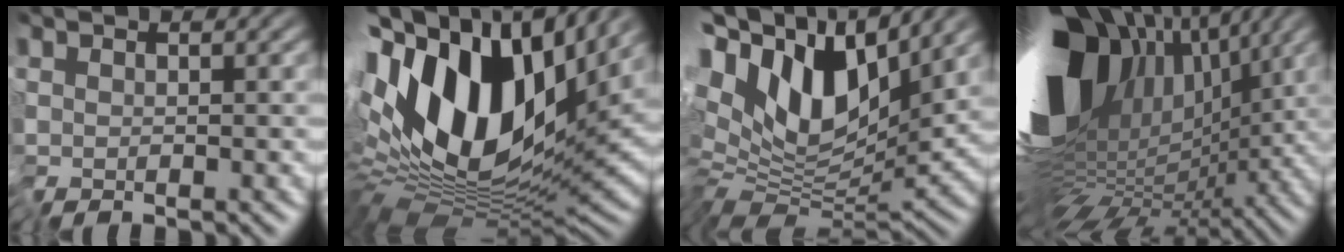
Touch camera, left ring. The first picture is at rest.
{"total": 16.2, "force": [4.7, 8.3, 13.1], "torque": [-0.250, 0.002, 0.080]}
{"total": 11.8, "force": [4.9, 5.0, 9.5], "torque": [-0.171, 0.013, 0.086]}
{"total": 15.7, "force": [1.5, 9.0, 12.7], "torque": [-0.245, -0.020, 0.048]}